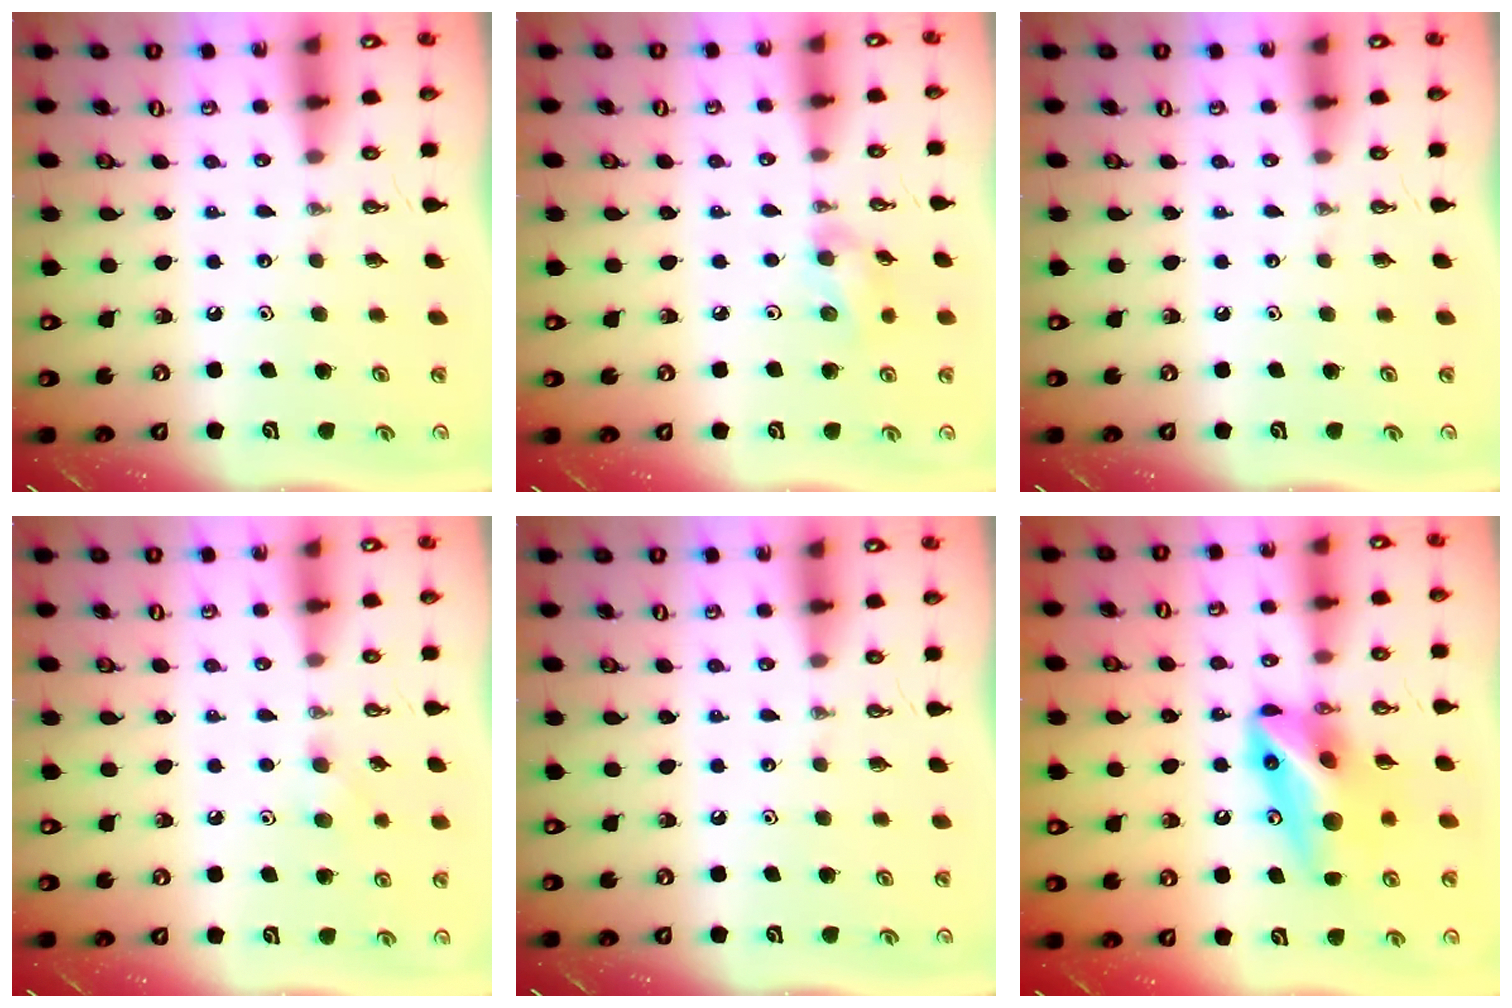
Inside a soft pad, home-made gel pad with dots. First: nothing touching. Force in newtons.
{"total": 7.8, "press": 7.3, "slide": 2.8}
{"total": 0.0}
{"total": 4.6, "press": 4.6, "slide": 0.6}
{"total": 0.0}
{"total": 12.2, "press": 12.0, "slide": 2.1}